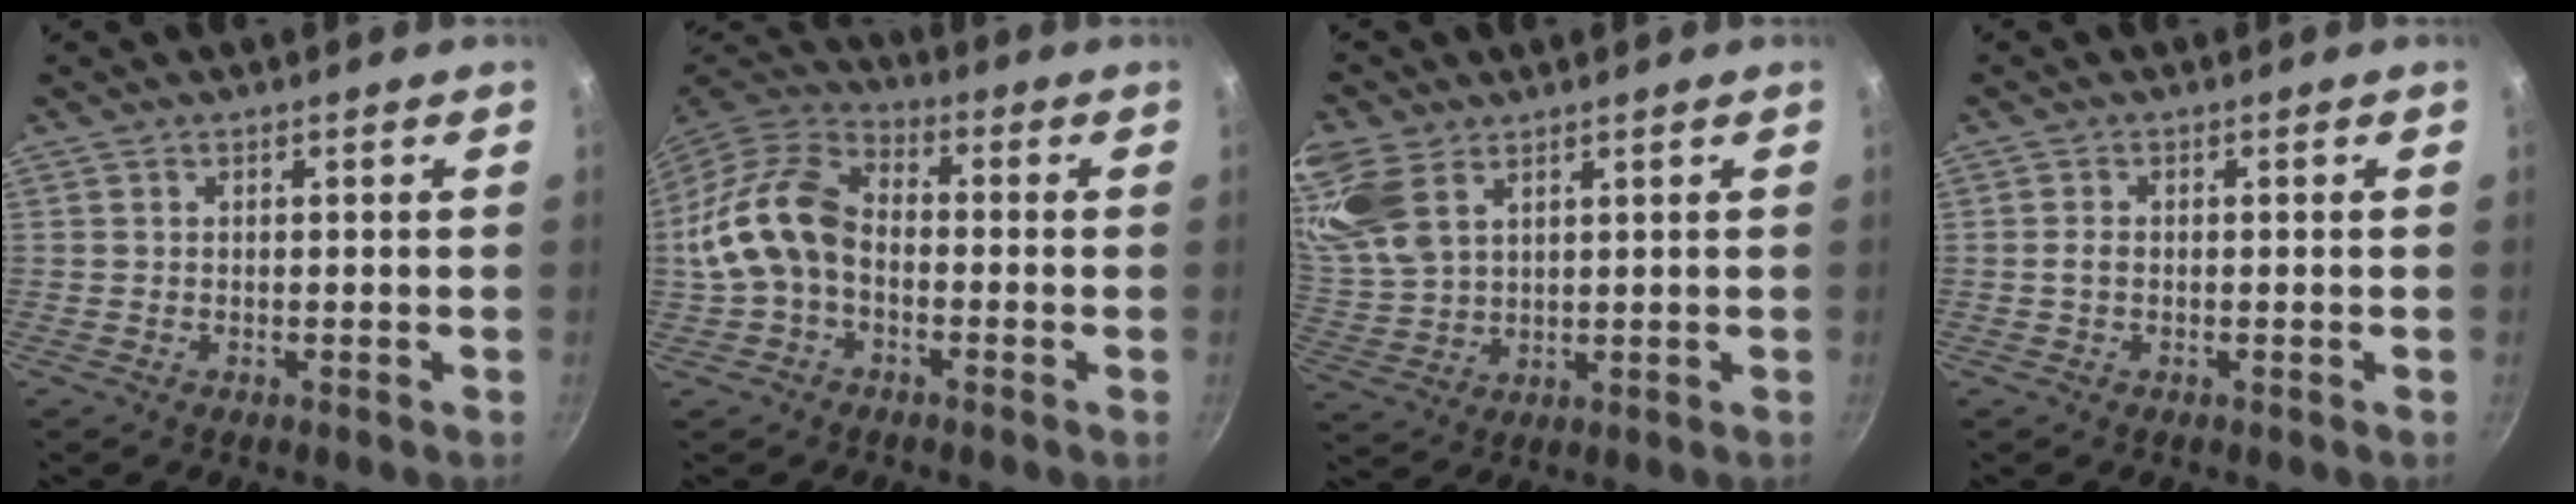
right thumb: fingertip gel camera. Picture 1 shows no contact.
{"total": 14.2, "force": [-1.7, 9.8, 10.2], "torque": [-0.185, 0.043, -0.046]}
{"total": 14.4, "force": [7.4, 9.0, 8.4], "torque": [-0.186, 0.003, 0.161]}
{"total": 1.3, "force": [-0.2, 0.8, 1.0], "torque": [-0.016, 0.006, -0.004]}